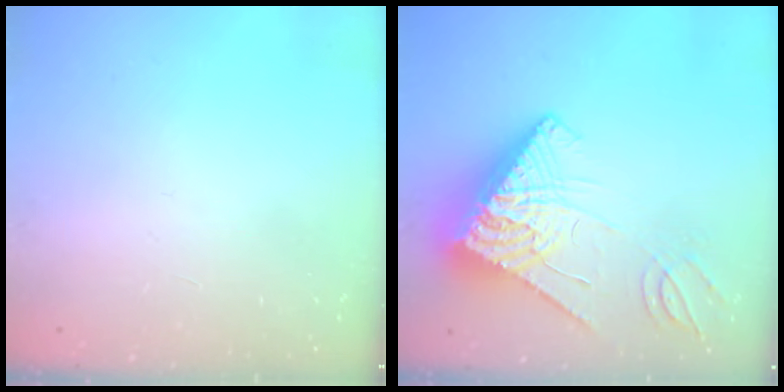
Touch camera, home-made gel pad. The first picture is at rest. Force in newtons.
{"total": 16.6, "press": 16.5, "slide": 2.0}